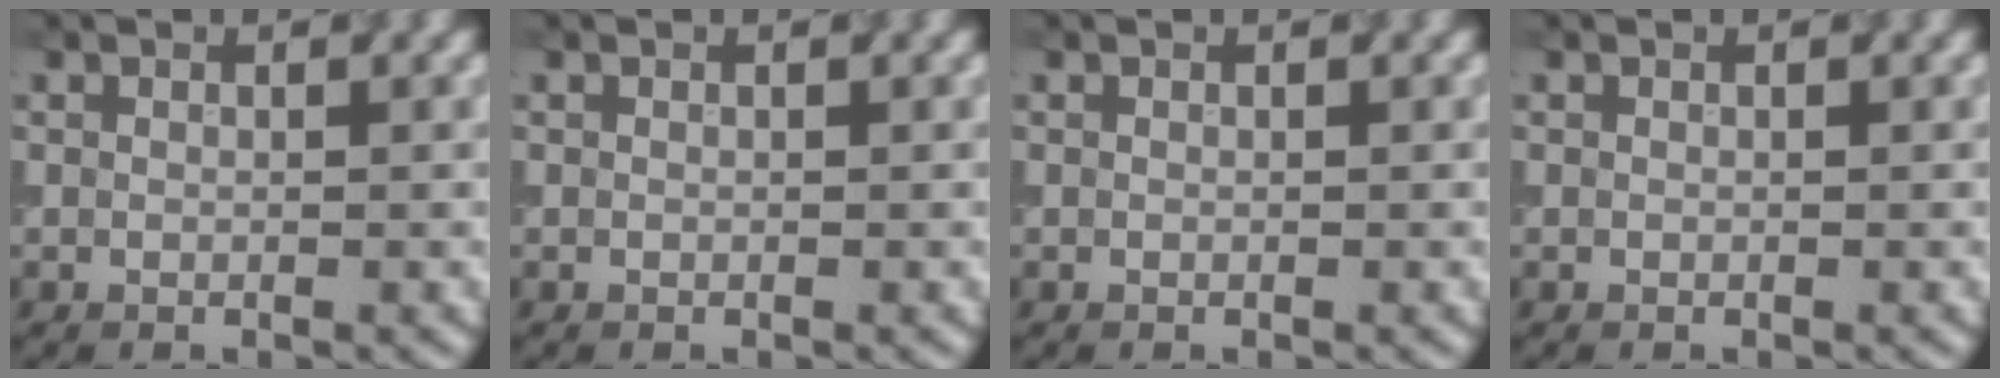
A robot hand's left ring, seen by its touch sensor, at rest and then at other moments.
{"total": 0.0}
{"total": 0.0}
{"total": 0.0}